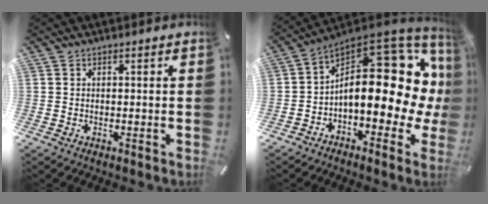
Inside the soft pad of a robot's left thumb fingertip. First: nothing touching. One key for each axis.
{"total": 21.8, "fx": 3.2, "fy": 11.1, "fz": 18.5, "tx": -0.264, "ty": -0.055, "tz": 0.057}